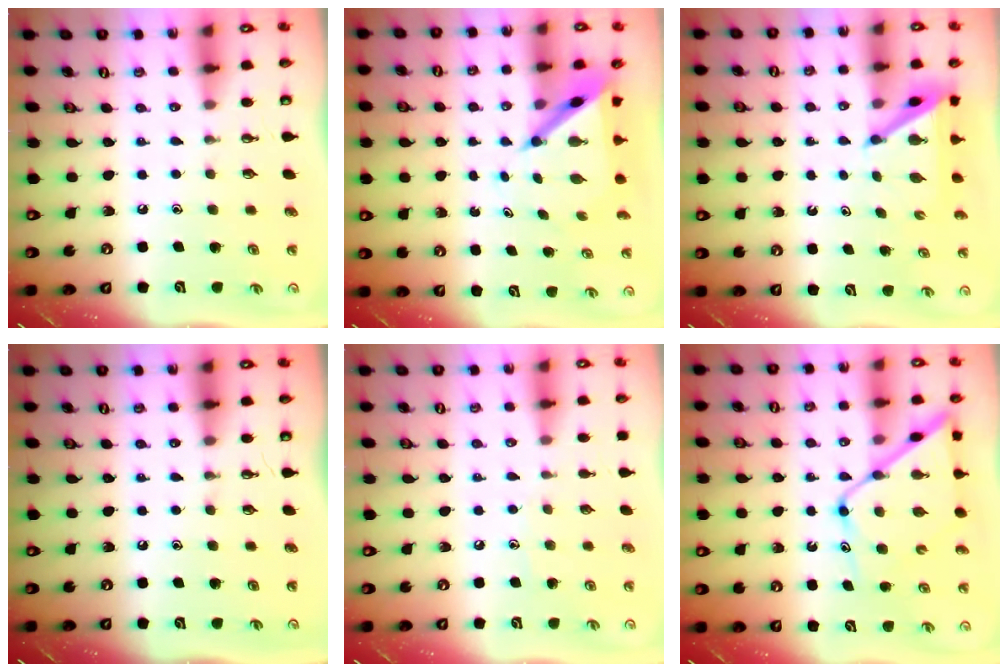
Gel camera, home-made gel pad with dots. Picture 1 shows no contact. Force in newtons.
{"total": 5.6, "press": 5.6, "slide": 0.5}
{"total": 5.9, "press": 5.9, "slide": 0.3}
{"total": 0.0}
{"total": 3.4, "press": 3.4, "slide": 0.4}
{"total": 13.9, "press": 13.9, "slide": 1.1}